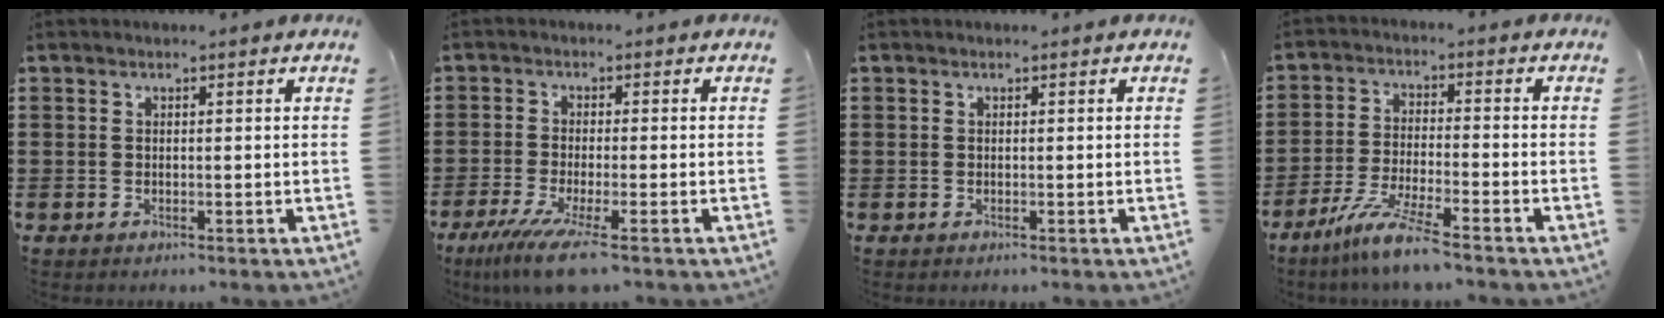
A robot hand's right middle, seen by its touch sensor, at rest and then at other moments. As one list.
[{"total": 6.4, "force": [-3.8, 0.2, 5.1], "torque": [-0.108, -0.023, -0.070]}, {"total": 0.0}, {"total": 7.4, "force": [-5.9, 0.0, 4.4], "torque": [-0.100, -0.017, -0.115]}]